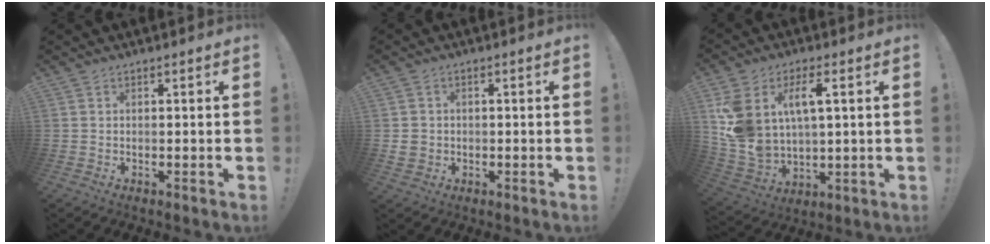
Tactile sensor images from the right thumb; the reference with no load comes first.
{"total": 3.5, "force": [0.3, 3.2, 1.3], "torque": [-0.019, -0.002, 0.005]}
{"total": 14.0, "force": [5.2, 8.5, 9.9], "torque": [-0.224, -0.018, 0.098]}